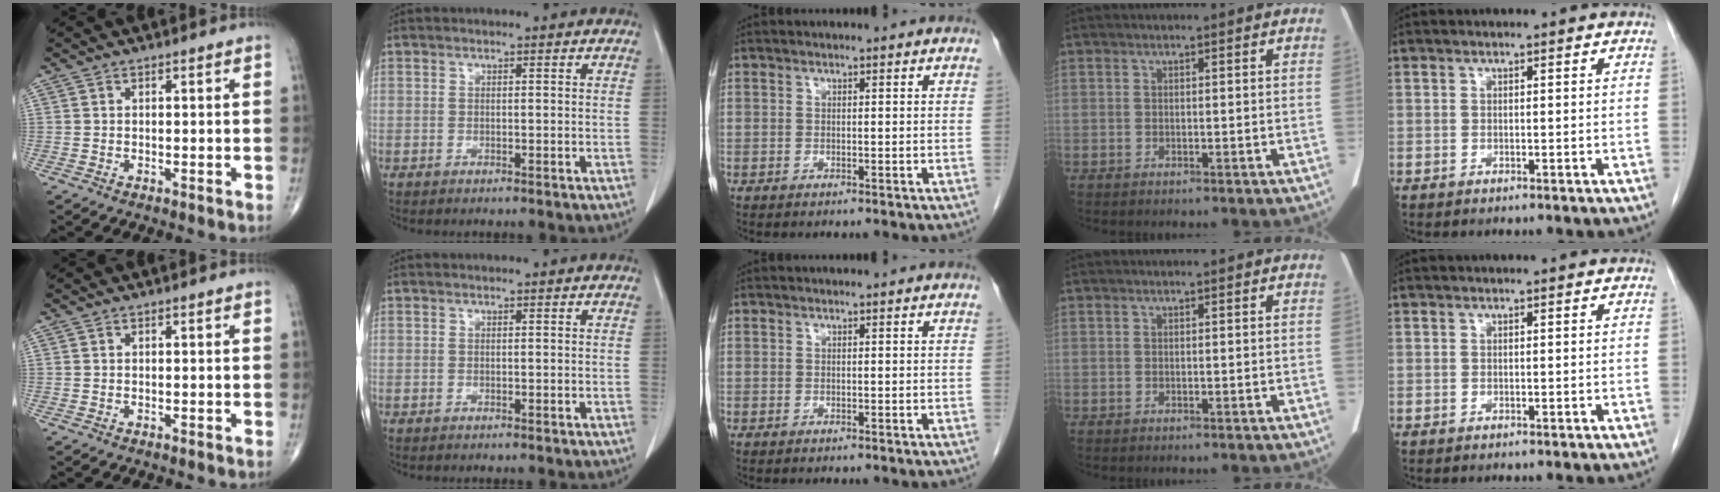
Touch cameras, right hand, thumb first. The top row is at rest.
{}